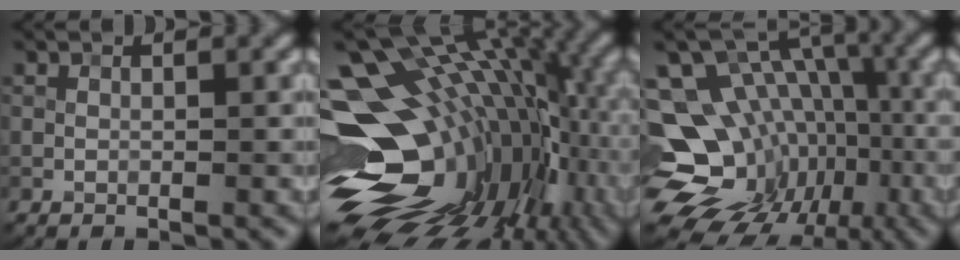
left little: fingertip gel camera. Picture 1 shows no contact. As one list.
[{"total": 18.4, "force": [-0.3, 12.0, 14.0], "torque": [-0.213, -0.006, 0.008]}, {"total": 16.2, "force": [-3.9, 12.9, 8.9], "torque": [-0.155, 0.011, -0.040]}]